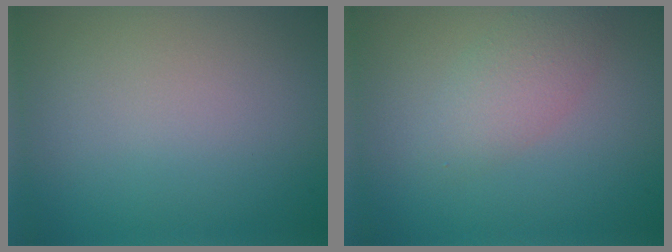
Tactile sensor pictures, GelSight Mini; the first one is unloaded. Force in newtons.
{"total": 2.9, "press": 2.9, "slide": 0.1}